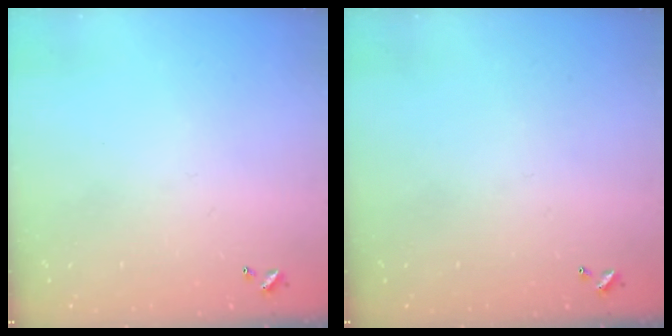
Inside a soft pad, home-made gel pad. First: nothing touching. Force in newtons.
{"total": 0.0}